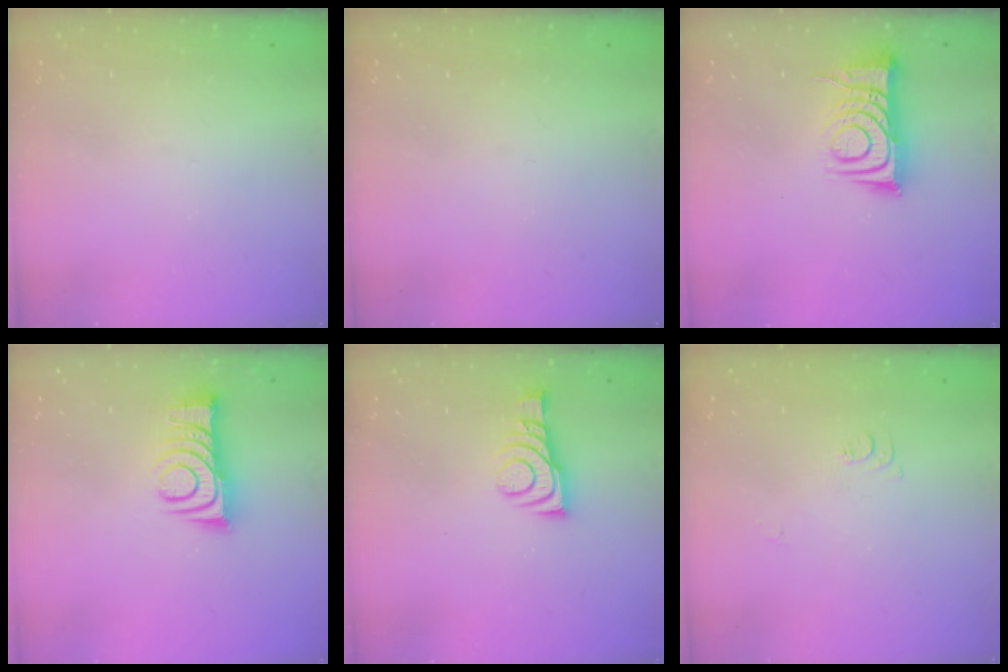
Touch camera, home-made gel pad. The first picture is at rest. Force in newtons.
{"total": 0.0}
{"total": 9.8, "press": 9.8, "slide": 1.2}
{"total": 10.5, "press": 10.5, "slide": 0.3}
{"total": 9.1, "press": 9.1, "slide": 0.4}
{"total": 5.2, "press": 5.1, "slide": 0.6}